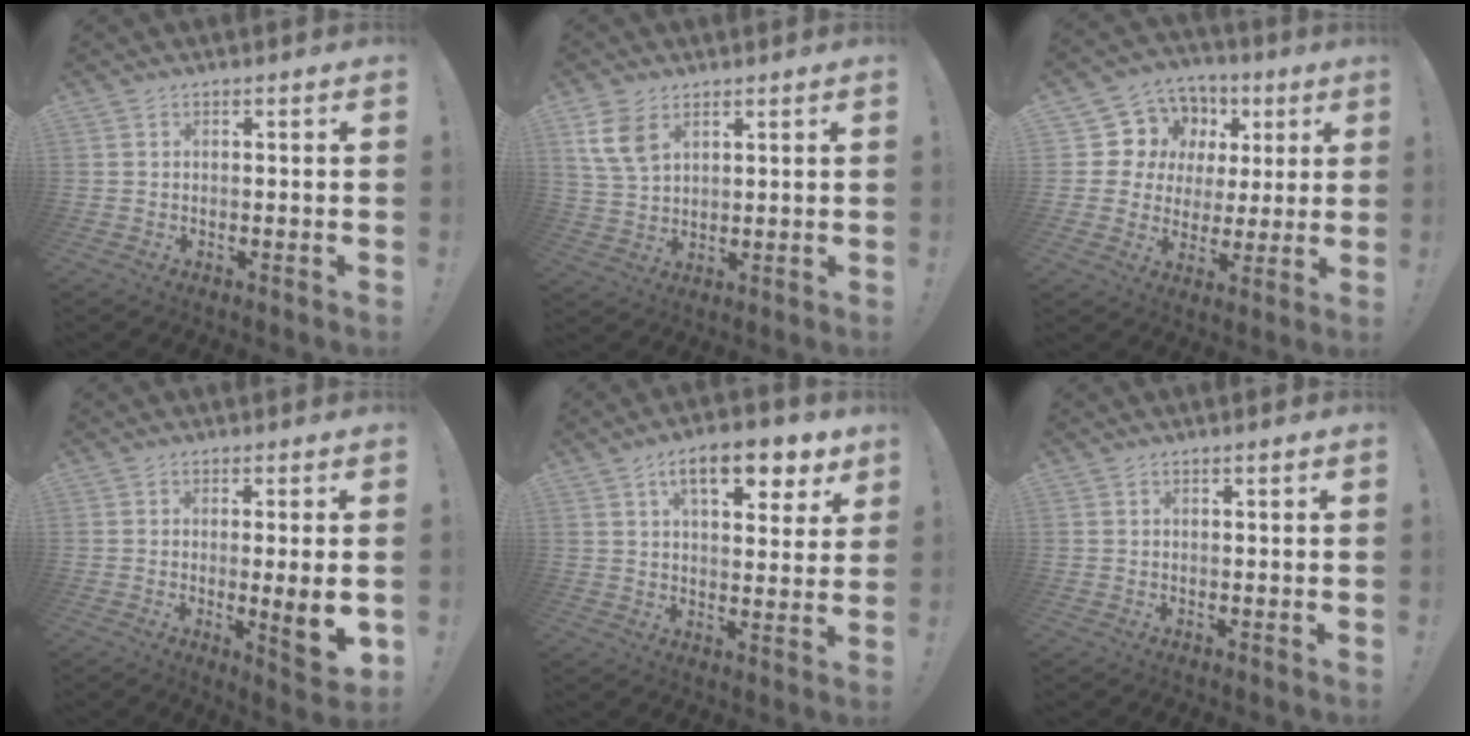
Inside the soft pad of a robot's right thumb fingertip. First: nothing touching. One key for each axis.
{"total": 8.6, "fx": 4.5, "fy": 5.3, "fz": 5.1, "tx": -0.090, "ty": -0.015, "tz": 0.086}
{"total": 10.2, "fx": 3.4, "fy": 9.4, "fz": 2.3, "tx": -0.031, "ty": -0.028, "tz": 0.079}
{"total": 8.1, "fx": -0.4, "fy": 0.6, "fz": 8.1, "tx": -0.106, "ty": -0.013, "tz": -0.006}
{"total": 13.2, "fx": 7.0, "fy": 5.1, "fz": 10.0, "tx": -0.137, "ty": -0.030, "tz": 0.114}
{"total": 1.0, "fx": 0.7, "fy": -0.1, "fz": 0.7, "tx": -0.007, "ty": -0.002, "tz": 0.010}